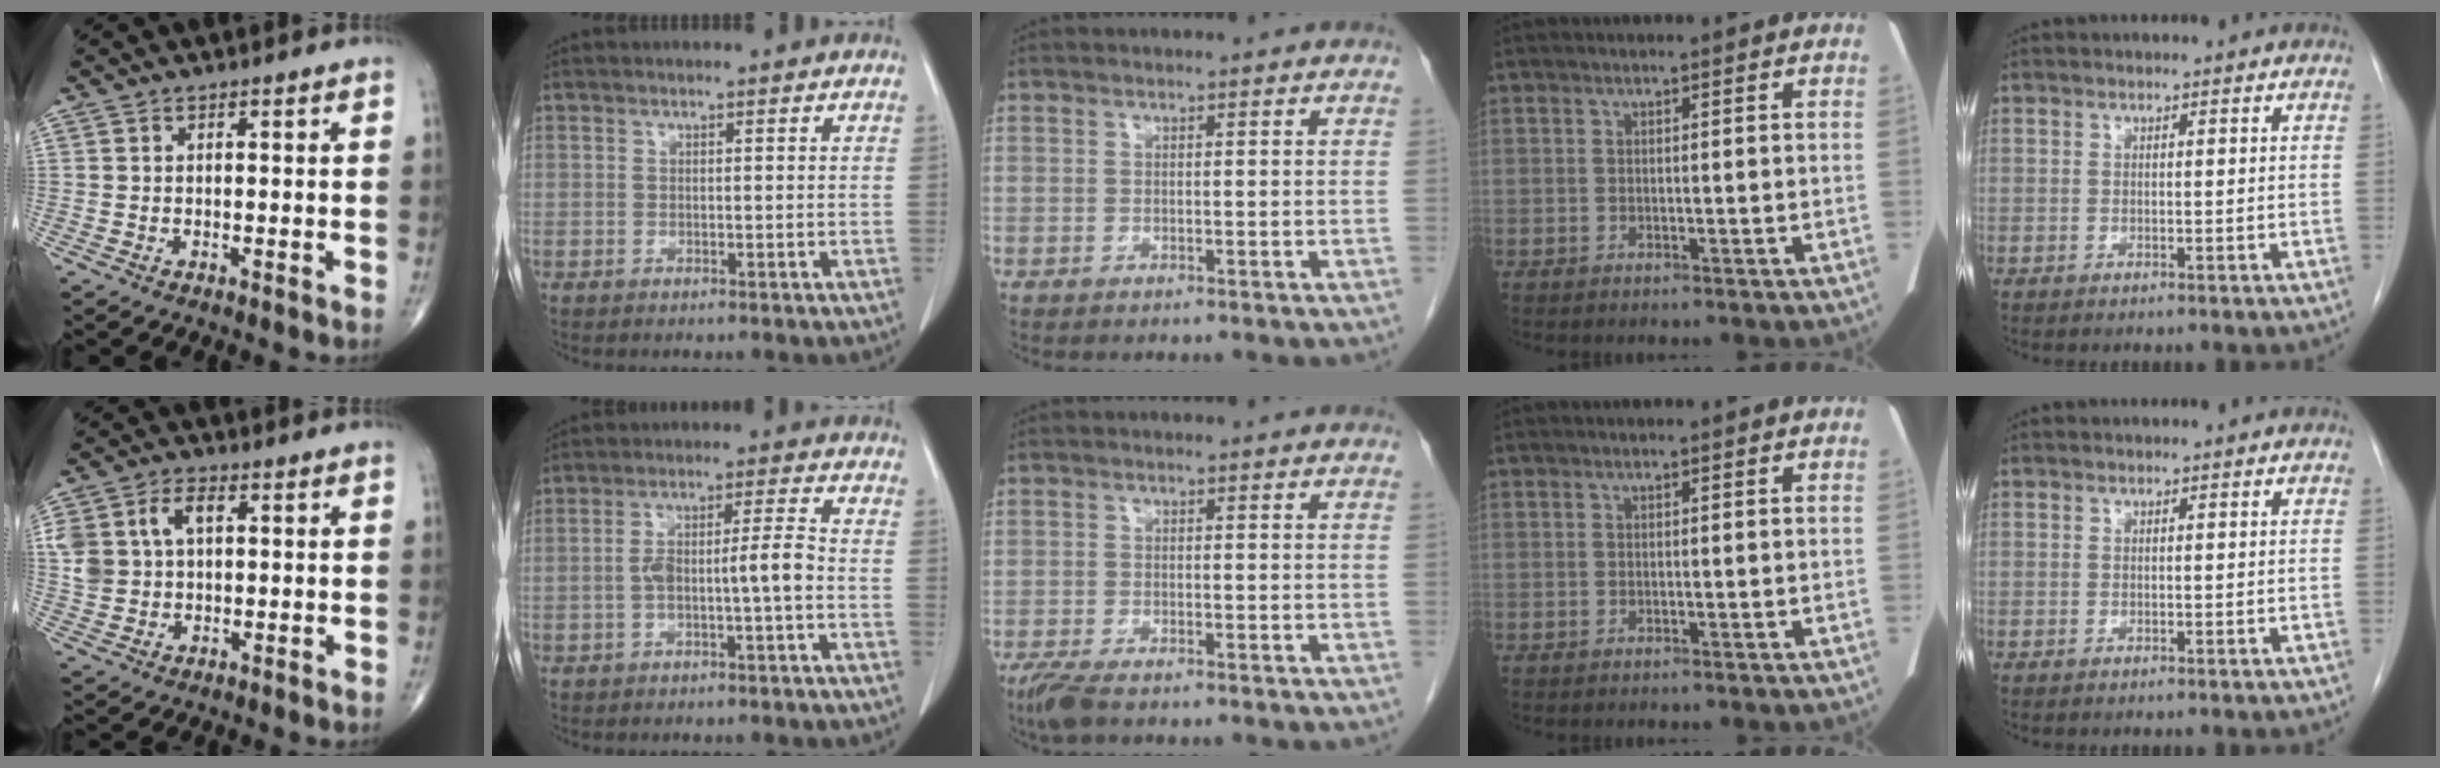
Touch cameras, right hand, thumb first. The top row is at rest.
{"thumb": {"total": 9.4, "force": [2.1, 6.4, 6.5], "torque": [-0.130, 0.010, 0.045]}, "index": {"total": 5.9, "force": [-1.4, 0.3, 5.7], "torque": [-0.108, 0.024, -0.018]}, "middle": {"total": 3.5, "force": [-2.6, 0.8, 2.2], "torque": [-0.050, -0.011, -0.046]}}